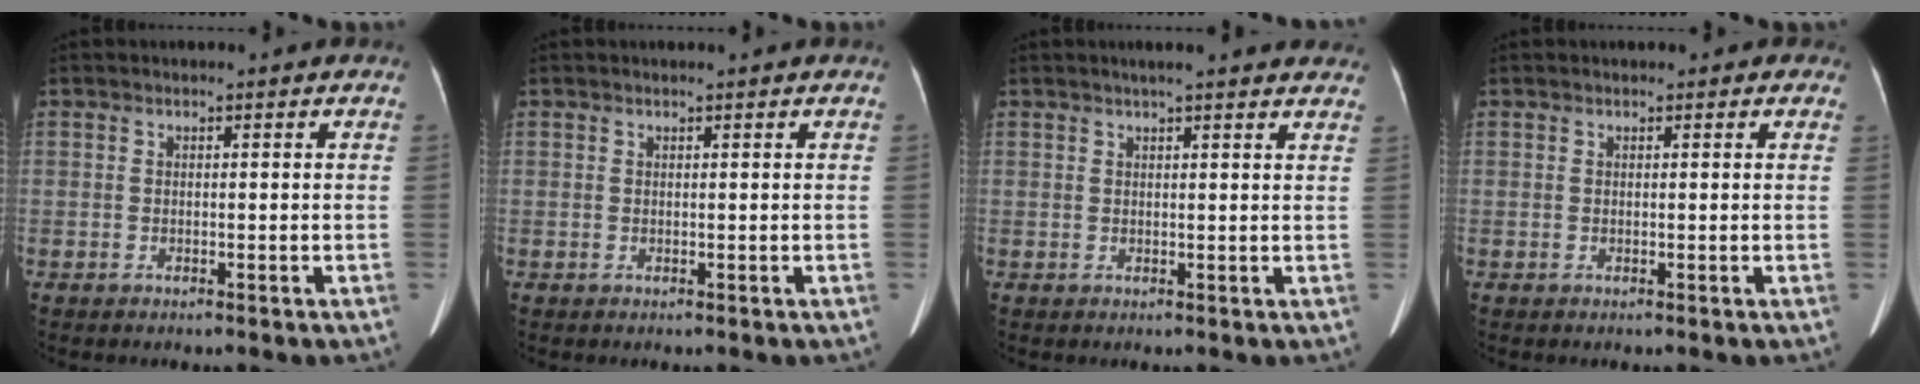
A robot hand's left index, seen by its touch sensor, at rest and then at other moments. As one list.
[{"total": 0.0}, {"total": 11.0, "force": [9.7, 1.5, 5.1], "torque": [-0.053, 0.020, 0.101]}, {"total": 1.1, "force": [0.7, 0.8, 0.3], "torque": [0.004, 0.006, 0.000]}]